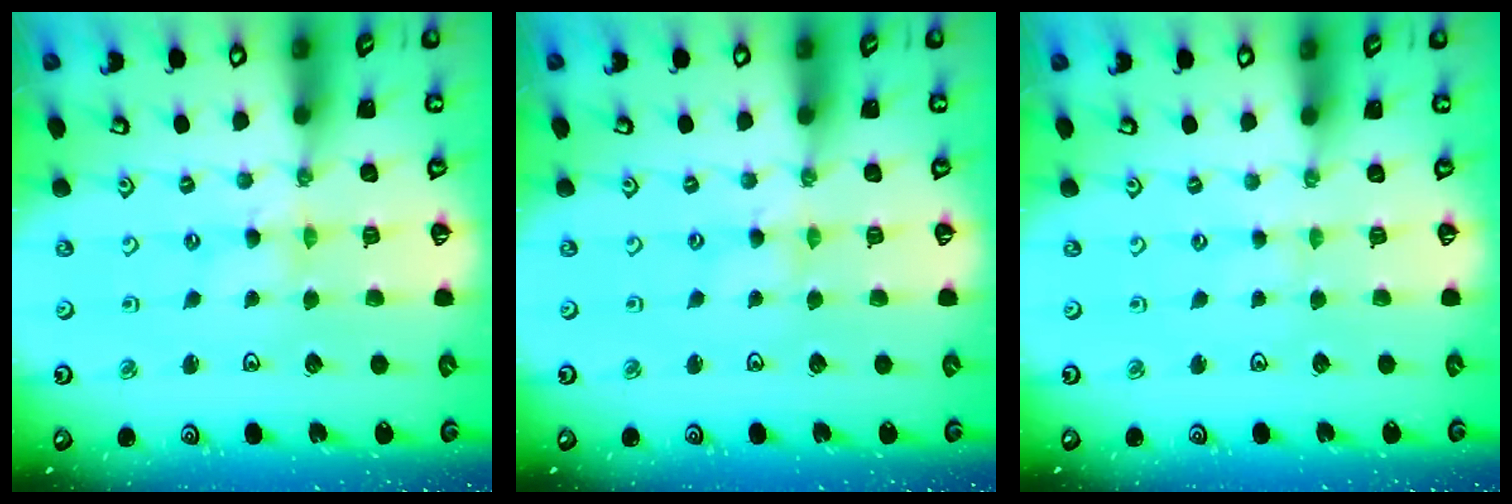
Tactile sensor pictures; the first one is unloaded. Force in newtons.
{"total": 1.2, "press": 1.1, "slide": 0.2}
{"total": 0.0}